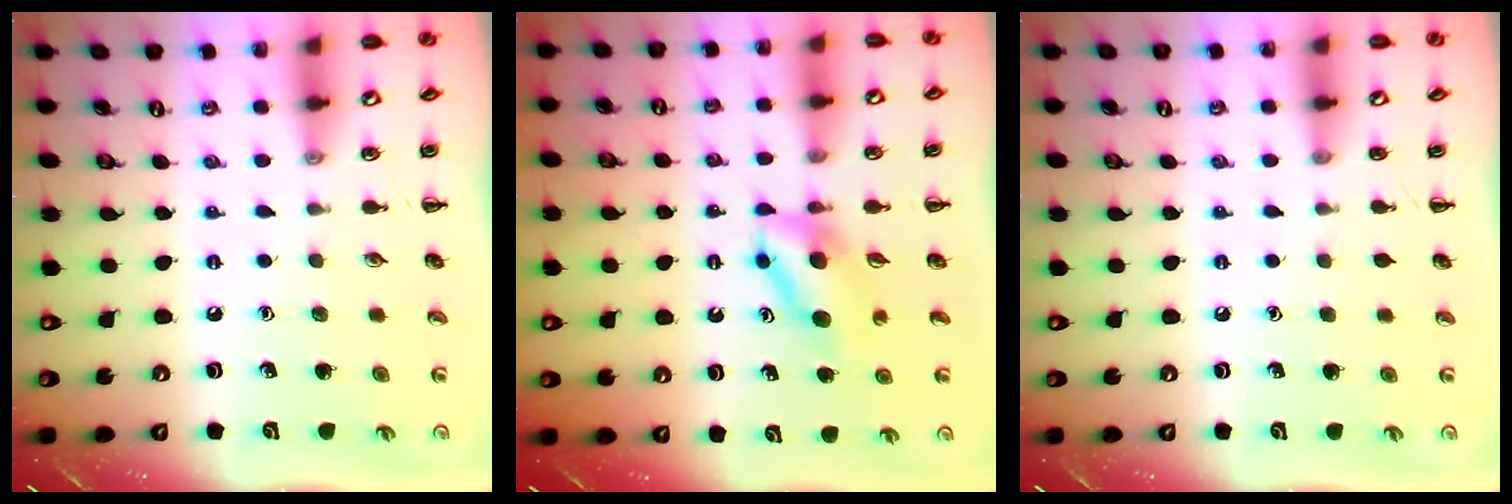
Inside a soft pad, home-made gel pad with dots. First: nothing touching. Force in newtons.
{"total": 6.1, "press": 6.1, "slide": 0.9}
{"total": 0.0}